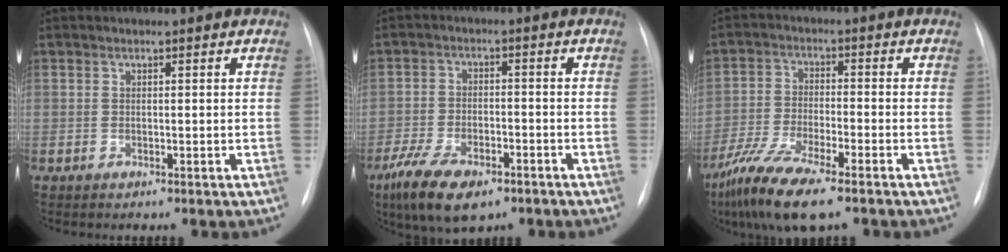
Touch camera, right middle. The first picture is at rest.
{"total": 10.1, "force": [-6.5, 4.1, 6.6], "torque": [-0.125, -0.015, -0.111]}
{"total": 10.1, "force": [-7.0, 1.6, 7.1], "torque": [-0.146, -0.024, -0.132]}